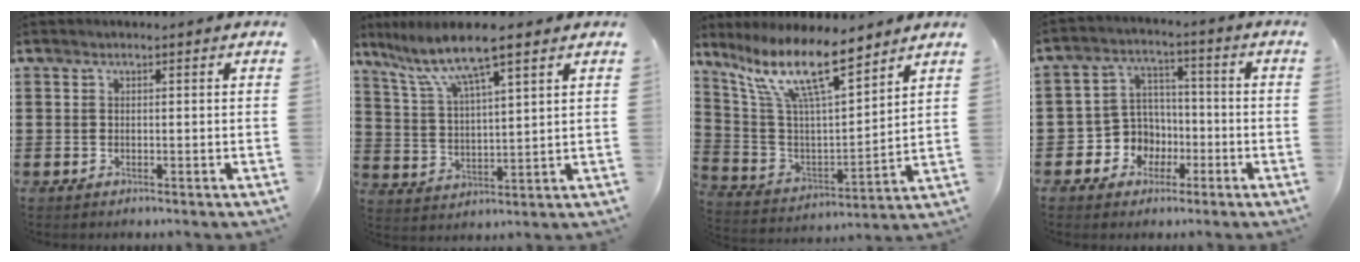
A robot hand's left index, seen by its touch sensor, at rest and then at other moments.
{"total": 8.6, "force": [6.4, 1.0, 5.6], "torque": [-0.131, -0.024, 0.107]}
{"total": 13.8, "force": [9.6, 3.3, 9.4], "torque": [-0.214, -0.043, 0.166]}
{"total": 6.4, "force": [-2.3, 5.8, 1.4], "torque": [-0.056, 0.008, -0.046]}